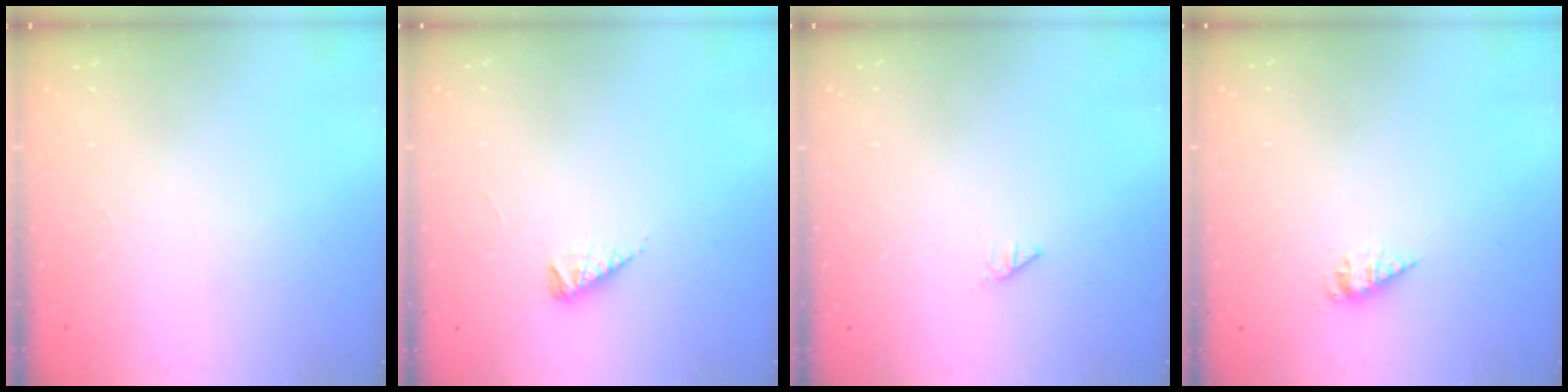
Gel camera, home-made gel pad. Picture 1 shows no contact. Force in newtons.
{"total": 3.9, "press": 3.8, "slide": 0.6}
{"total": 0.0}
{"total": 2.1, "press": 2.1, "slide": 0.2}